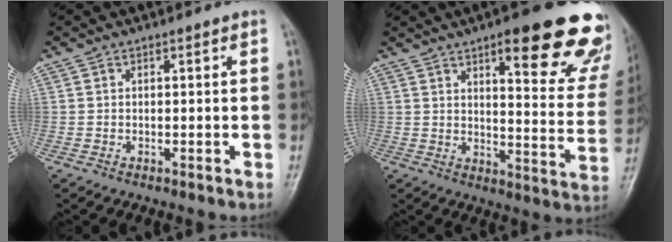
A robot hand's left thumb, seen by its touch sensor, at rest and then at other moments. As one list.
[{"total": 23.1, "force": [14.3, 6.4, 17.0], "torque": [-0.175, -0.060, 0.176]}]